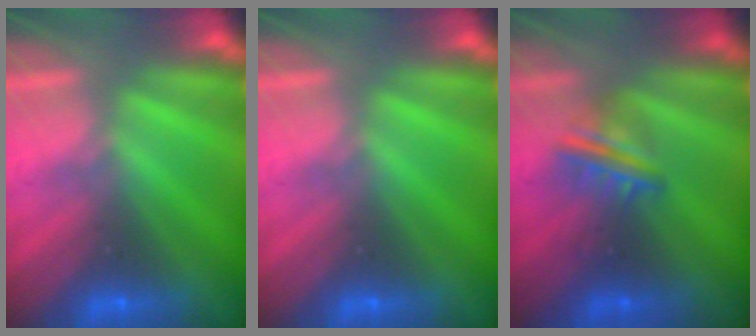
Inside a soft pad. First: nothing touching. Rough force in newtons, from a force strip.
{"total": 0.0}
{"total": 2.8}